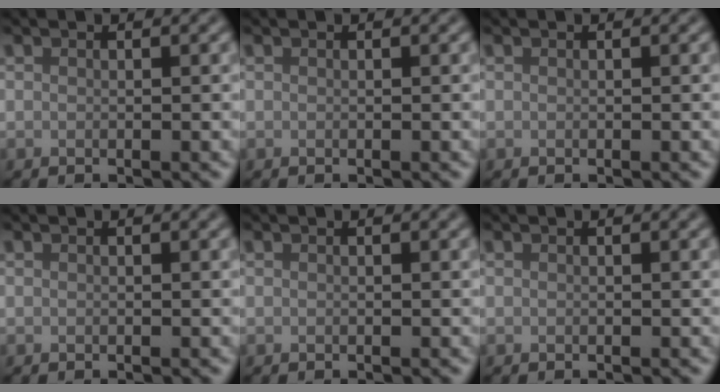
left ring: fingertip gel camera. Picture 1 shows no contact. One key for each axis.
{"total": 0.0}
{"total": 0.0}
{"total": 0.0}
{"total": 0.0}
{"total": 0.0}